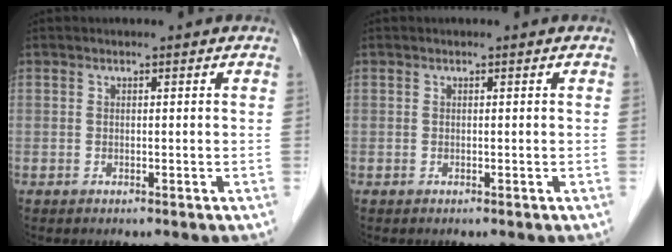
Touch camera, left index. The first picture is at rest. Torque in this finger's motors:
{"motor_torque": [0.00, 0.00, 0.00, 0.00]}